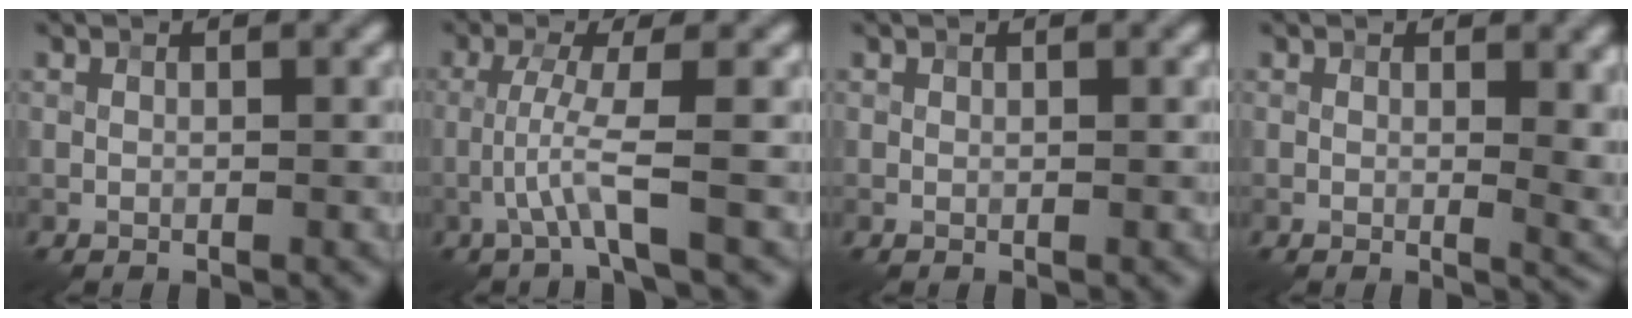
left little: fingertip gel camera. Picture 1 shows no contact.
{"total": 3.1, "force": [-1.2, -0.4, 2.8], "torque": [-0.064, 0.008, -0.028]}
{"total": 0.0}
{"total": 3.2, "force": [0.4, 1.5, 2.8], "torque": [-0.027, -0.006, 0.006]}